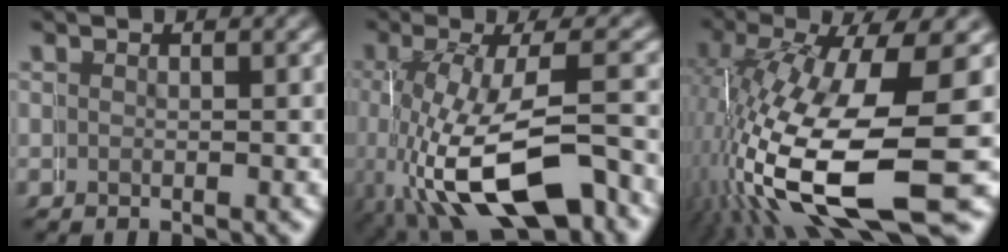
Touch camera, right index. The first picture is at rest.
{"total": 9.0, "force": [-3.1, 4.5, 7.1], "torque": [-0.163, -0.047, -0.016]}
{"total": 11.3, "force": [-2.6, 5.4, 9.5], "torque": [-0.198, -0.044, -0.012]}